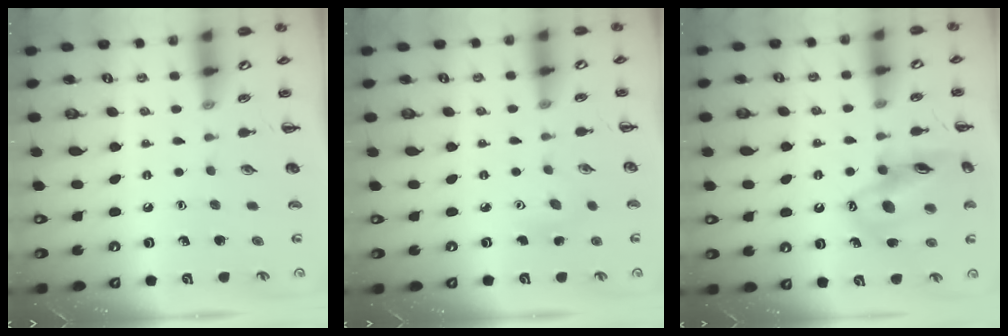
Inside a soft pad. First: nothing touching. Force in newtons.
{"total": 3.8, "press": 3.7, "slide": 0.8}
{"total": 16.1, "press": 15.9, "slide": 2.7}